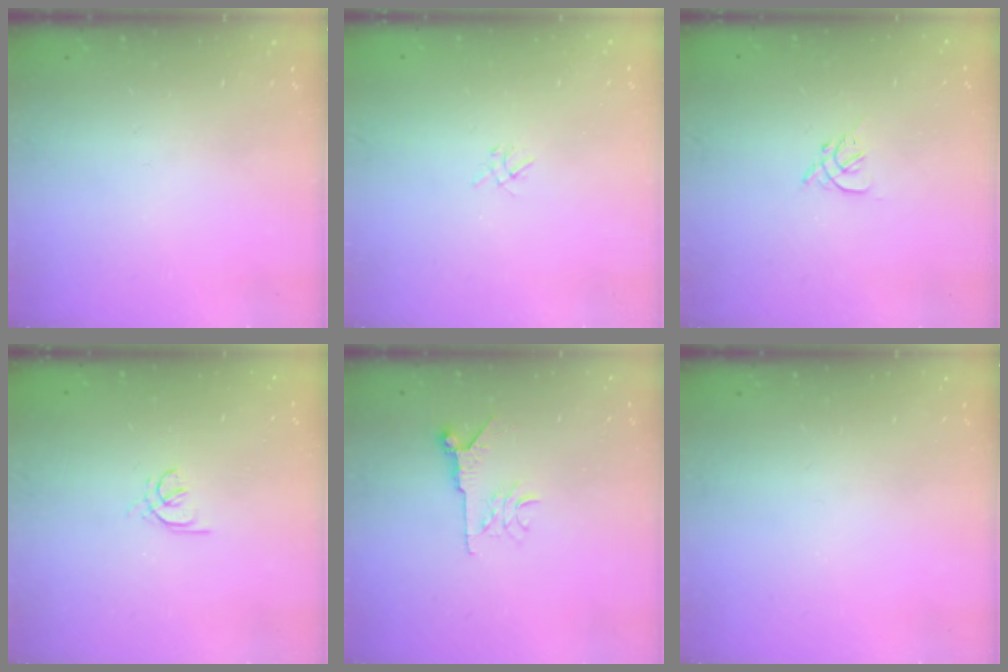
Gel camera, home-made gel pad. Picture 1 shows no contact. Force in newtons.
{"total": 2.0, "press": 2.0, "slide": 0.4}
{"total": 2.7, "press": 2.6, "slide": 0.7}
{"total": 2.0, "press": 1.9, "slide": 0.5}
{"total": 6.3, "press": 6.2, "slide": 0.9}
{"total": 0.0}